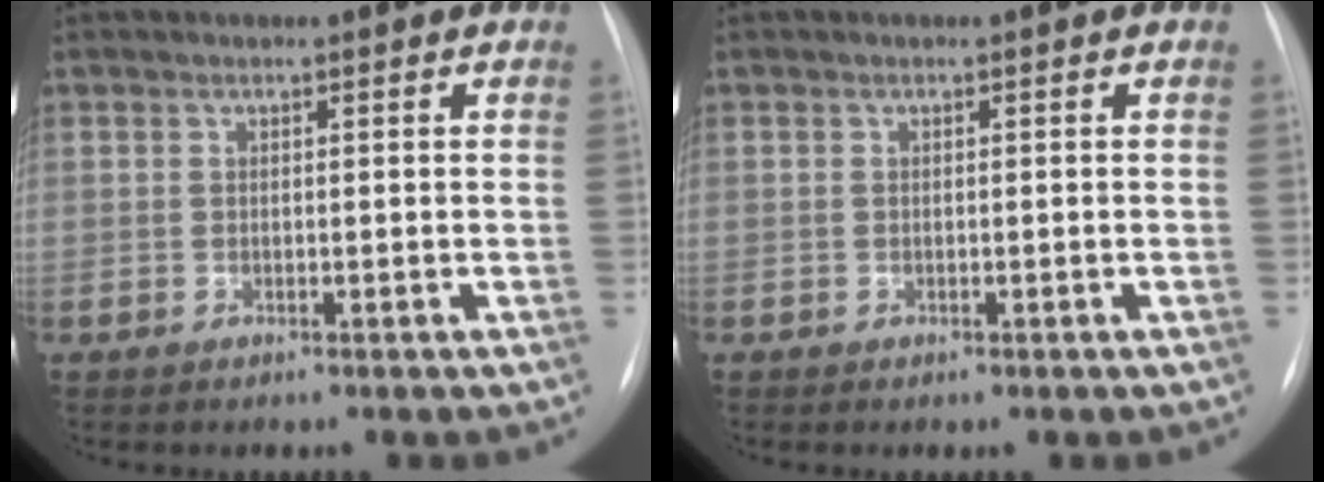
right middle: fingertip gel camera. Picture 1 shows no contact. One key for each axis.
{"total": 0.0}